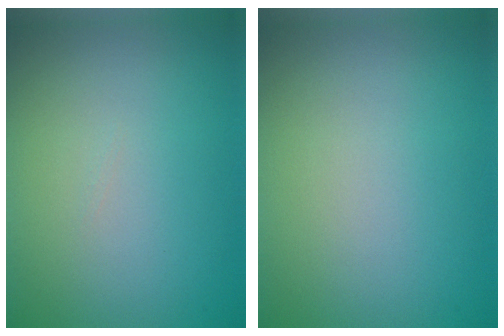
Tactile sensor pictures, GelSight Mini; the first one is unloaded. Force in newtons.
{"total": 0.0}